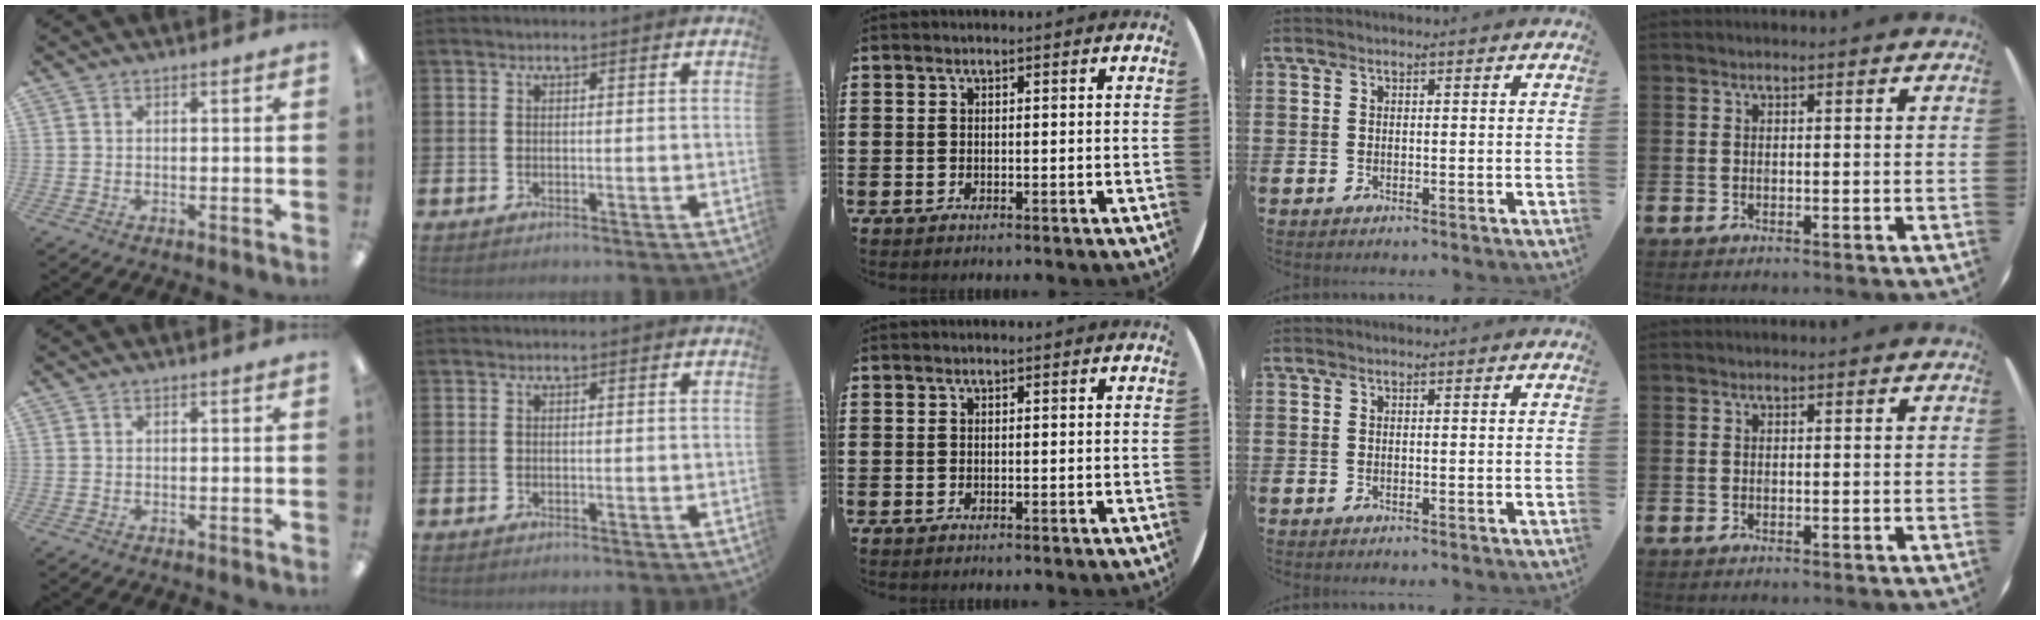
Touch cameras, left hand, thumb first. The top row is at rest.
{}